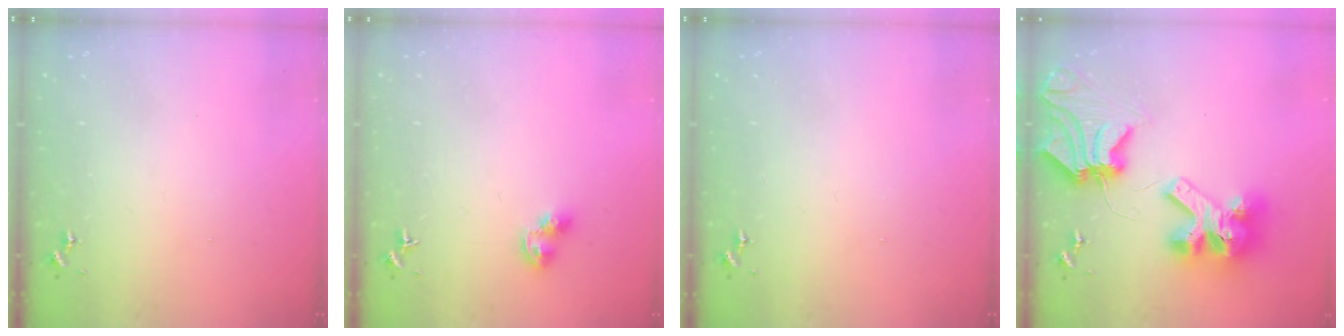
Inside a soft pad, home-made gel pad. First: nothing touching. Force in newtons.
{"total": 6.8, "press": 6.8, "slide": 0.5}
{"total": 0.0}
{"total": 17.8, "press": 17.7, "slide": 1.9}